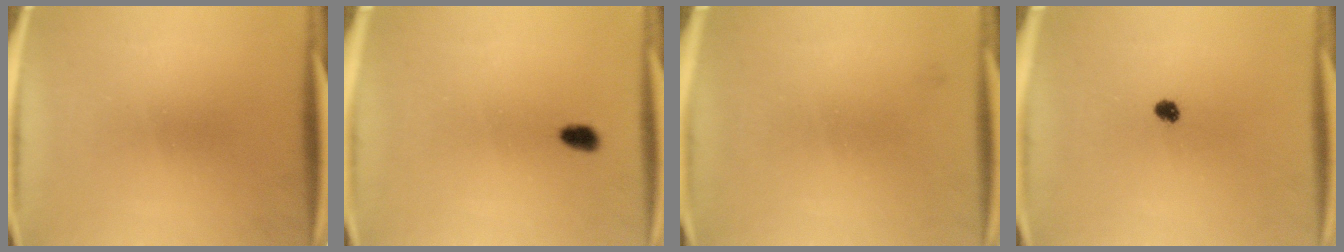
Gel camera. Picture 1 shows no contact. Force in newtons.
{"total": 2.2}
{"total": 1.1}
{"total": 1.9}